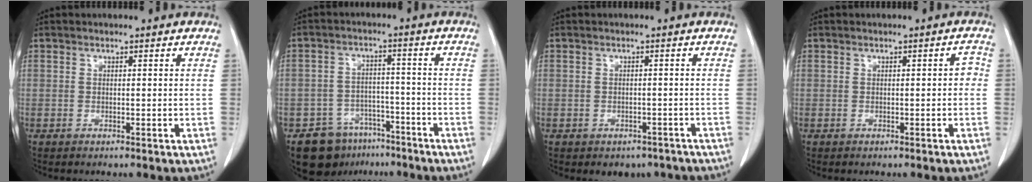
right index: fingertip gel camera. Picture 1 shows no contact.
{"total": 8.7, "force": [-6.0, 6.0, 1.9], "torque": [-0.021, 0.019, -0.086]}
{"total": 4.7, "force": [-3.7, 2.7, 0.8], "torque": [0.002, 0.015, -0.042]}
{"total": 1.4, "force": [-0.2, 0.6, 1.2], "torque": [-0.006, 0.005, -0.005]}